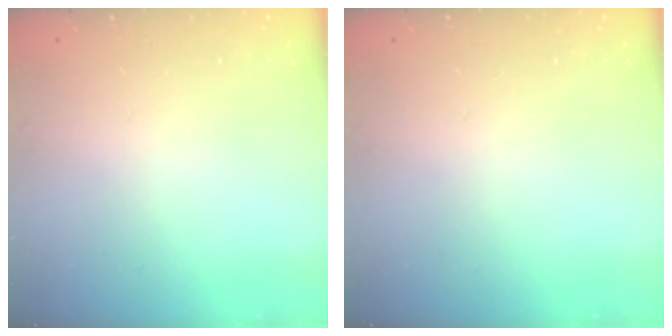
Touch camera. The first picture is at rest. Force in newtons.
{"total": 0.0}